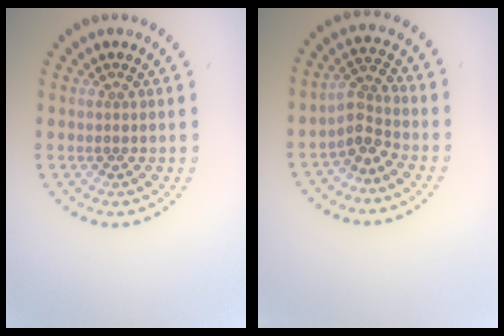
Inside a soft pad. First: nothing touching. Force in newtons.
{"total": 2.7, "press": 2.0, "slide": 1.8}